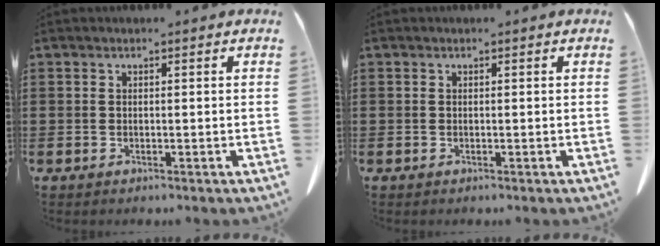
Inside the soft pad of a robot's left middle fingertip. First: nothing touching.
{"total": 0.0}